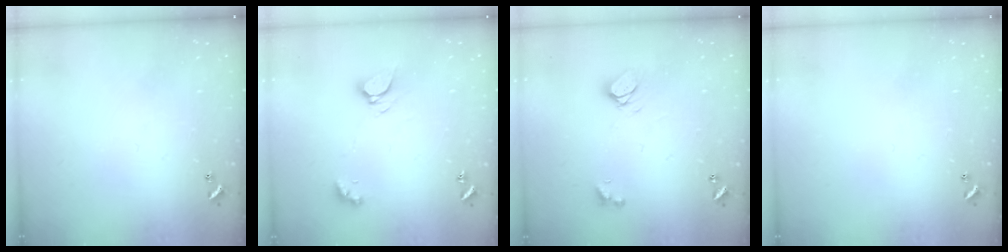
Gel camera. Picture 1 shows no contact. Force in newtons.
{"total": 5.5, "press": 5.5, "slide": 0.7}
{"total": 4.7, "press": 4.7, "slide": 0.4}
{"total": 0.0}